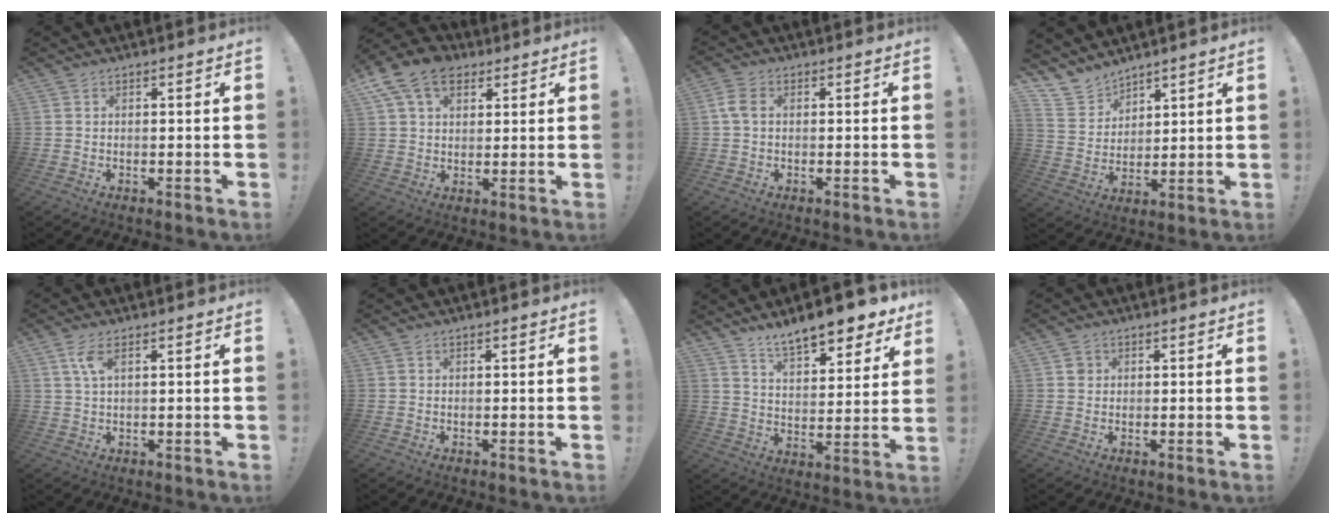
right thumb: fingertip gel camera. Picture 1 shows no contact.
{"total": 12.7, "force": [6.0, 8.9, 6.8], "torque": [-0.112, -0.015, 0.119]}
{"total": 4.0, "force": [0.6, 2.6, 2.9], "torque": [-0.054, 0.005, 0.009]}
{"total": 8.8, "force": [7.5, 4.6, 0.4], "torque": [-0.016, -0.065, 0.148]}
{"total": 4.2, "force": [1.7, 1.5, 3.6], "torque": [-0.067, 0.000, 0.029]}
{"total": 0.0}
{"total": 12.0, "force": [9.9, 3.2, 5.9], "torque": [-0.092, -0.074, 0.169]}
{"total": 1.9, "force": [0.6, 1.8, 0.4], "torque": [0.008, -0.003, 0.009]}